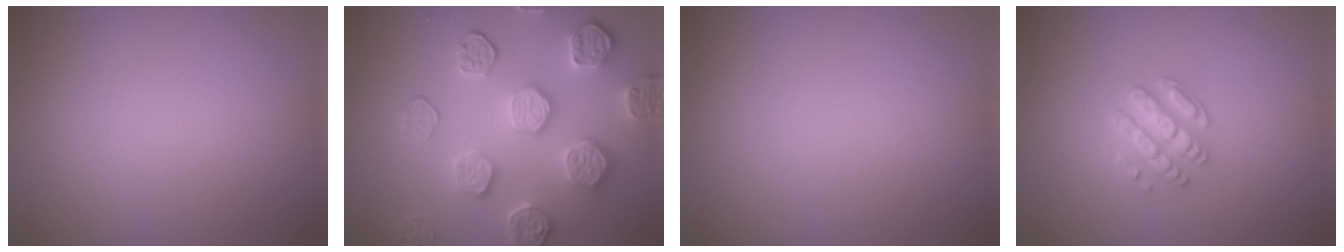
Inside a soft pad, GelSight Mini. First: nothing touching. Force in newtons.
{"total": 6.1, "press": 5.3, "slide": 3.0}
{"total": 0.0}
{"total": 2.8, "press": 2.7, "slide": 0.8}